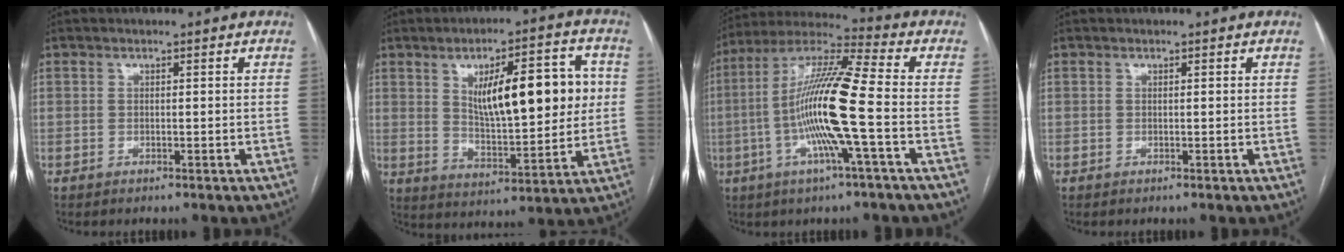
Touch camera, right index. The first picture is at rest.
{"total": 15.8, "force": [3.5, 4.5, 14.7], "torque": [-0.221, 0.017, 0.063]}
{"total": 15.4, "force": [-2.9, -0.3, 15.2], "torque": [-0.294, 0.002, -0.068]}
{"total": 0.0}